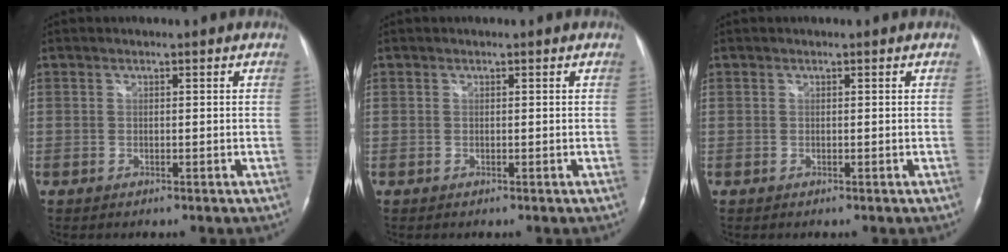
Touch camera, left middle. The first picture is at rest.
{"total": 0.0}
{"total": 0.0}